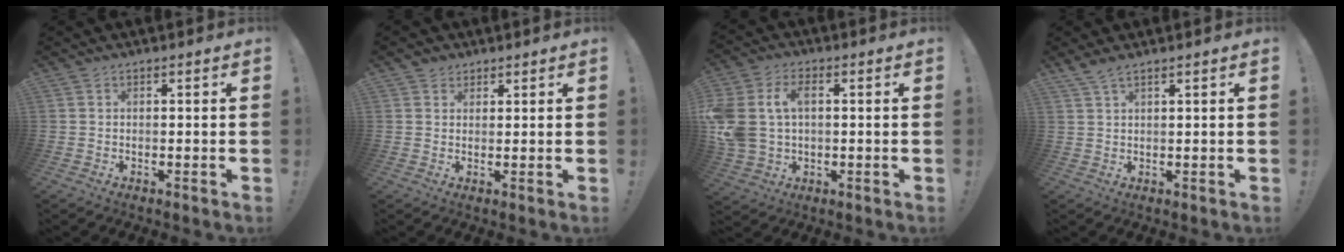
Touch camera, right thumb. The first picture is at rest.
{"total": 2.6, "force": [1.7, 1.9, 0.2], "torque": [0.000, -0.005, 0.031]}
{"total": 11.5, "force": [2.1, 8.2, 7.8], "torque": [-0.180, 0.000, 0.040]}
{"total": 2.6, "force": [2.1, 0.2, 1.5], "torque": [-0.041, -0.005, 0.040]}